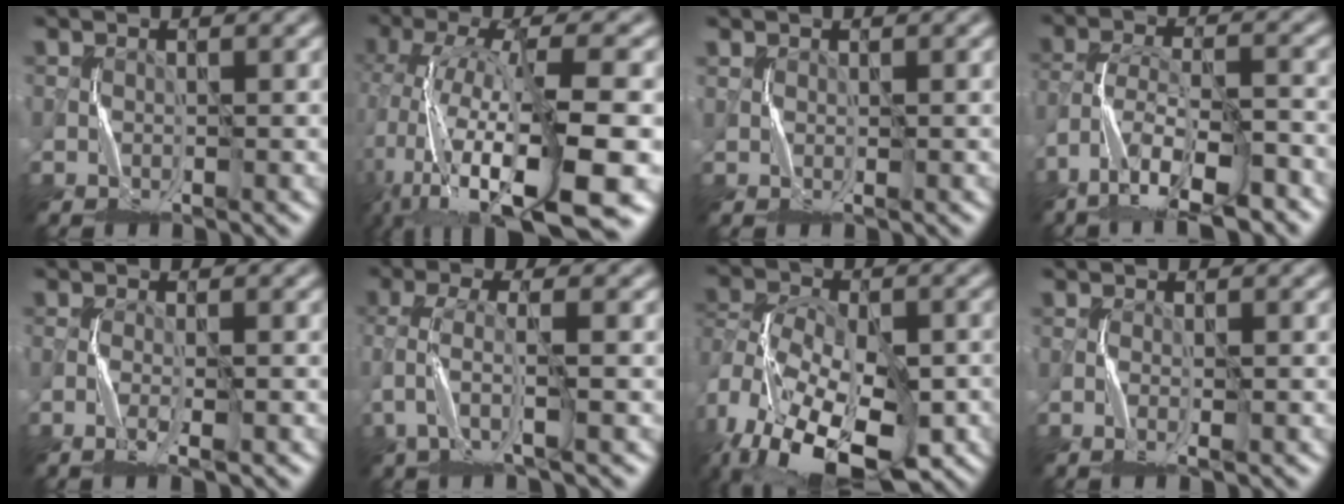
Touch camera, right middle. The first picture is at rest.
{"total": 16.0, "force": [-4.7, 4.5, 14.6], "torque": [-0.280, -0.013, -0.058]}
{"total": 0.6, "force": [0.5, 0.3, 0.3], "torque": [-0.005, -0.002, 0.011]}
{"total": 9.6, "force": [-6.8, 3.0, 6.1], "torque": [-0.116, 0.002, -0.123]}
{"total": 2.1, "force": [-1.1, 0.3, 1.7], "torque": [-0.041, 0.000, -0.024]}
{"total": 3.2, "force": [-1.0, 0.8, 2.9], "torque": [-0.075, 0.005, -0.024]}
{"total": 17.2, "force": [-10.2, 9.6, 10.0], "torque": [-0.182, -0.015, -0.125]}
{"total": 1.3, "force": [-0.7, 0.2, 1.1], "torque": [-0.027, 0.002, -0.013]}